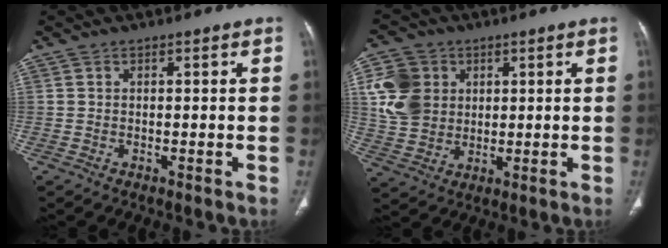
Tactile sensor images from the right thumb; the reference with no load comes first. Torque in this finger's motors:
{"motor_torque": [0.10, 0.11, 0.52, 0.59, 0.05]}